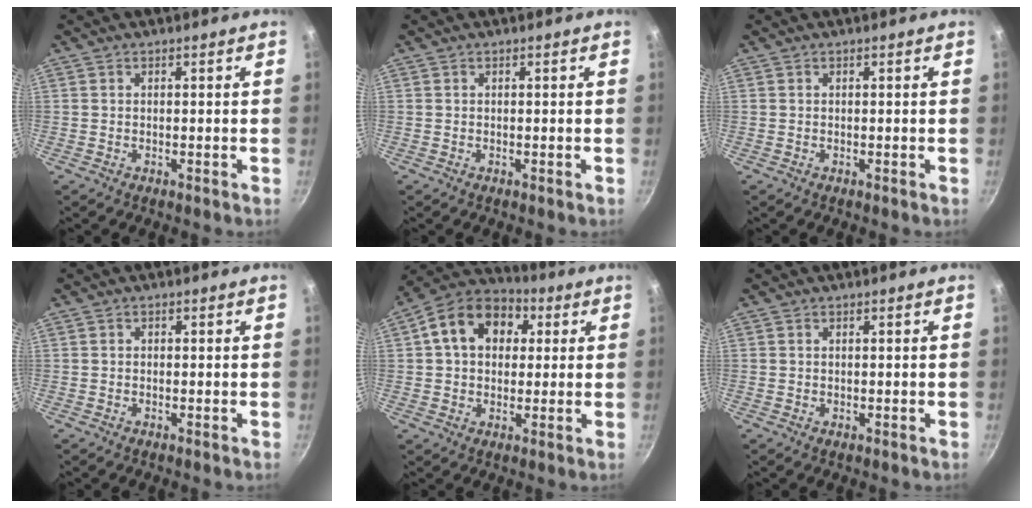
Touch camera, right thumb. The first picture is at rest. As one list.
[{"total": 0.0}, {"total": 0.0}, {"total": 0.7, "force": [-0.1, 0.7, 0.3], "torque": [-0.003, 0.004, -0.002]}, {"total": 14.6, "force": [3.6, 10.9, 8.9], "torque": [-0.122, 0.026, 0.041]}, {"total": 0.0}]